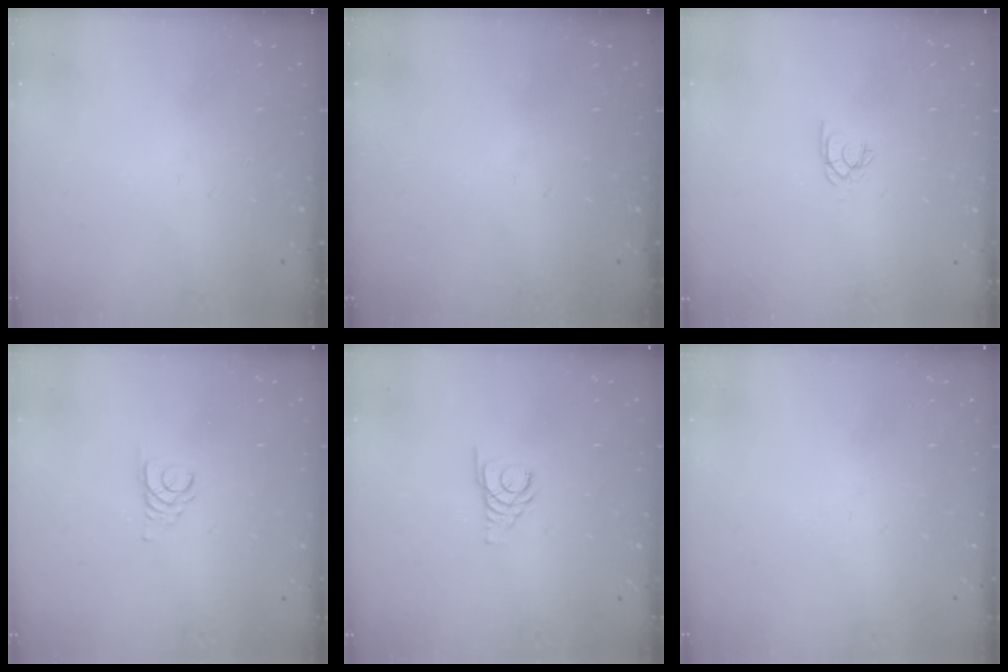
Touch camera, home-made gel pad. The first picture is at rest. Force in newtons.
{"total": 0.0}
{"total": 2.0, "press": 2.0, "slide": 0.4}
{"total": 2.6, "press": 2.6, "slide": 0.2}
{"total": 3.2, "press": 3.1, "slide": 0.2}
{"total": 1.8, "press": 1.6, "slide": 0.6}